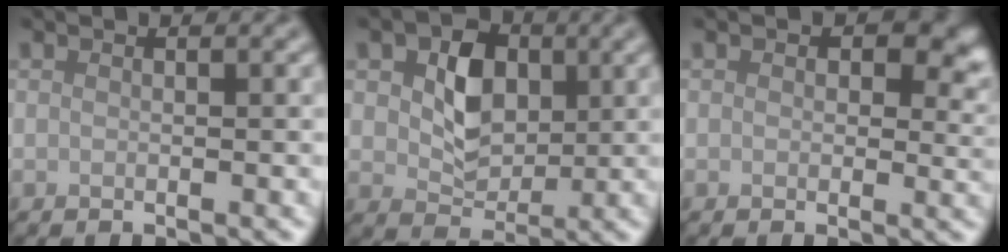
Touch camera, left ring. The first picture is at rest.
{"total": 5.2, "force": [1.1, 3.8, 3.5], "torque": [-0.064, -0.001, 0.014]}
{"total": 5.1, "force": [1.6, 3.3, 3.5], "torque": [-0.039, -0.007, 0.016]}